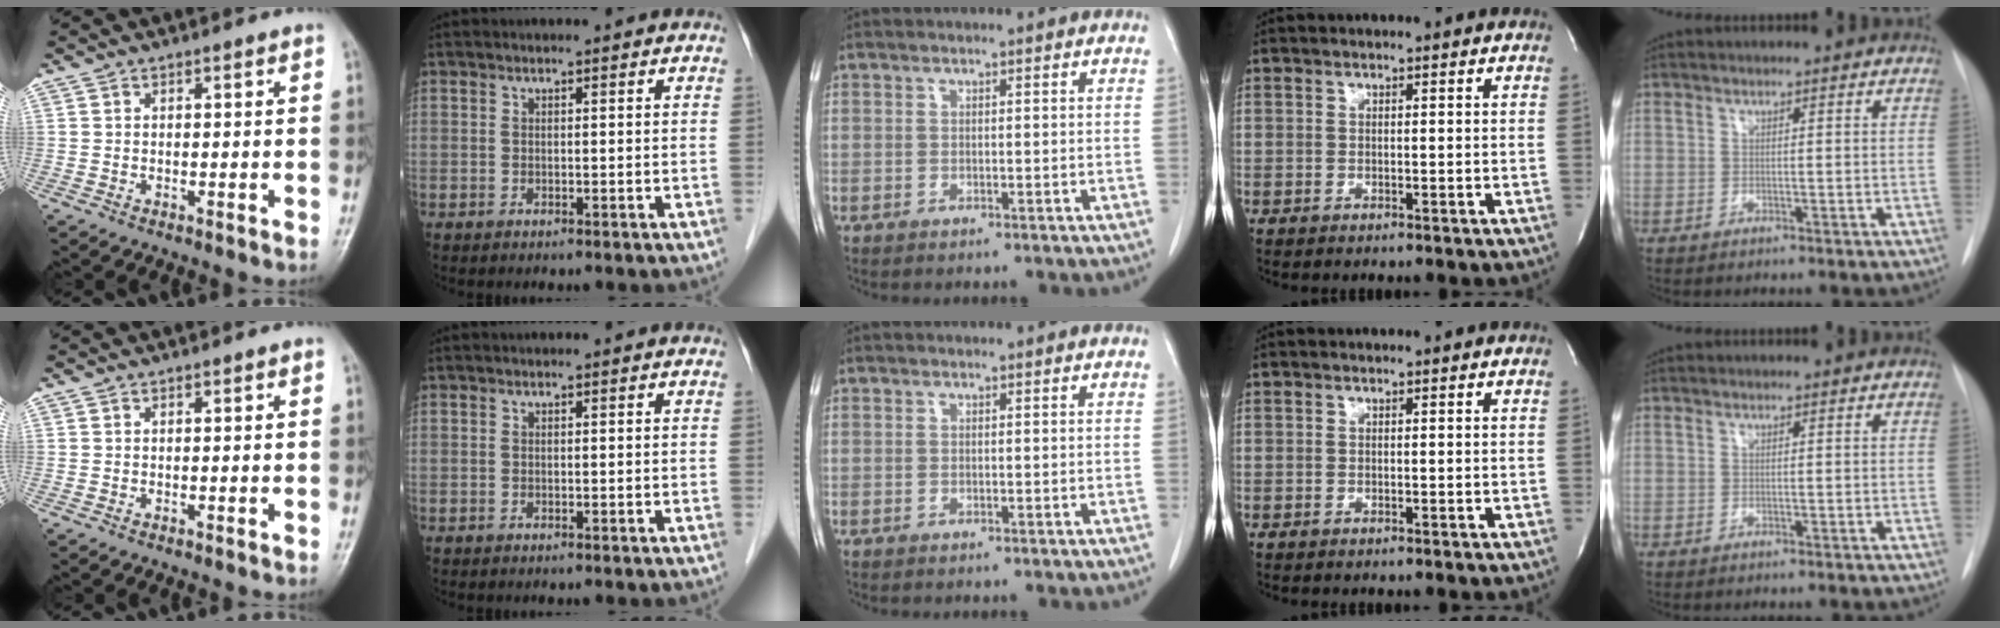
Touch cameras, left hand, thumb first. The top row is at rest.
{}